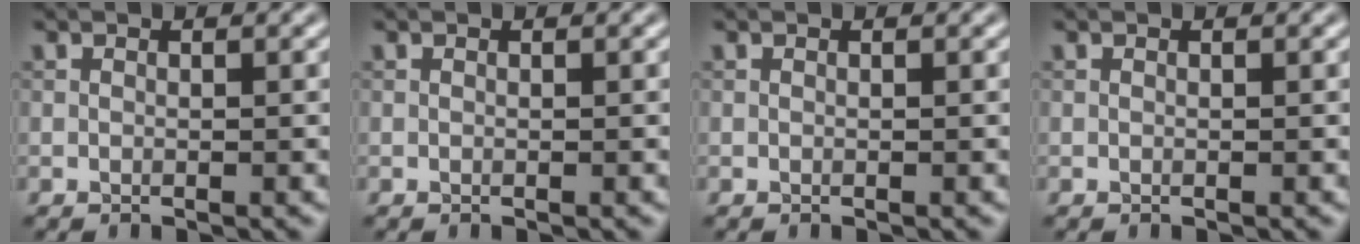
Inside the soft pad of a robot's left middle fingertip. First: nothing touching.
{"total": 0.0}
{"total": 0.0}
{"total": 0.0}